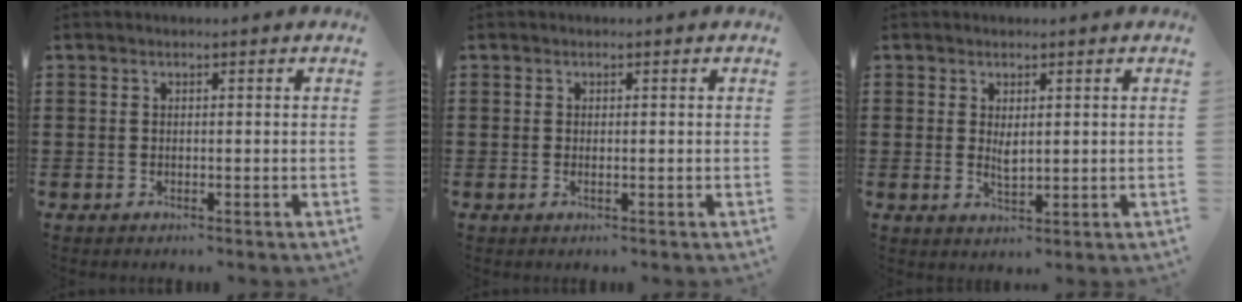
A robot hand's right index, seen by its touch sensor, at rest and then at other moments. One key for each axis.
{"total": 0.8, "fx": 0.0, "fy": 0.1, "fz": 0.8, "tx": -0.018, "ty": -0.004, "tz": 0.001}
{"total": 2.2, "fx": 0.5, "fy": 0.6, "fz": 2.1, "tx": -0.042, "ty": -0.003, "tz": 0.010}